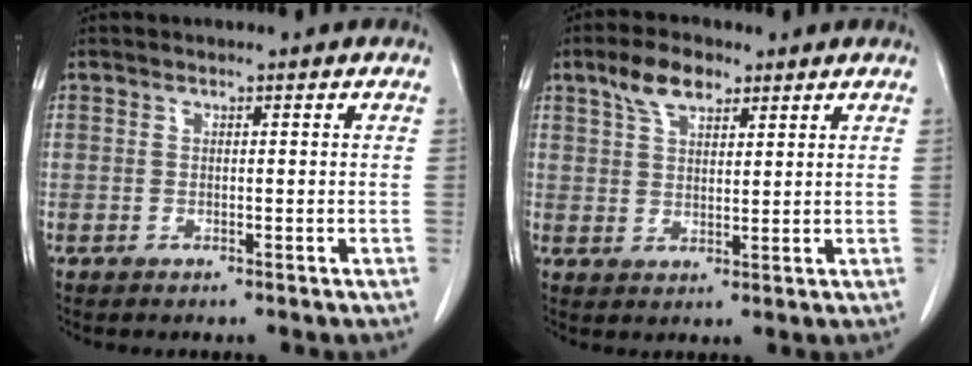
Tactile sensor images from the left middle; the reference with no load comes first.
{"total": 5.7, "force": [3.7, 2.6, 3.5], "torque": [-0.071, 0.013, 0.071]}